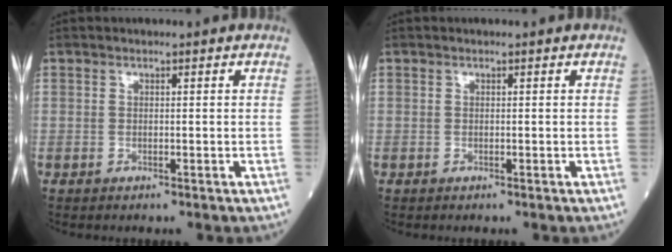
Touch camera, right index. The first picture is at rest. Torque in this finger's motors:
{"motor_torque": [0.03, -0.02, 0.00, -0.01]}